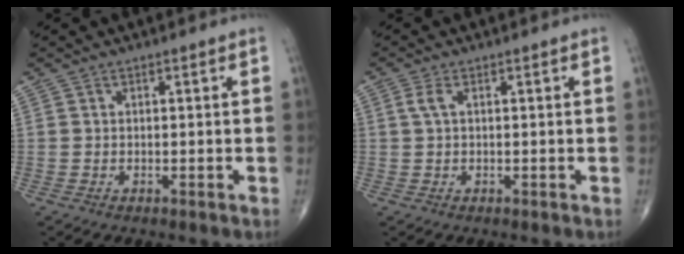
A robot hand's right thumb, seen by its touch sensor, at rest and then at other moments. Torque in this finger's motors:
{"motor_torque": [-0.02, -0.03, 0.17, 0.07, 0.01]}